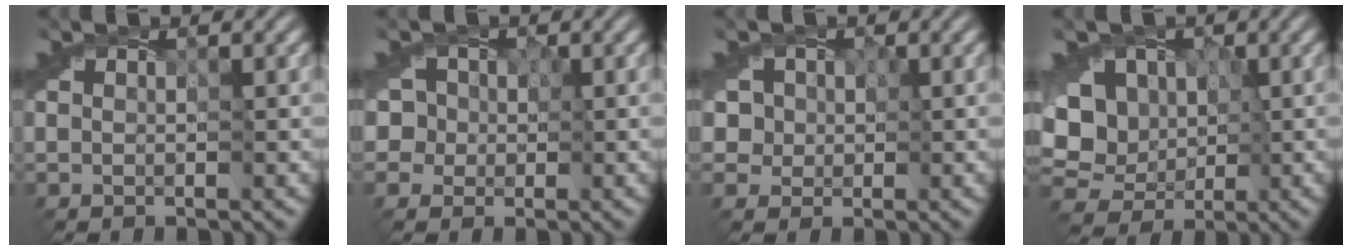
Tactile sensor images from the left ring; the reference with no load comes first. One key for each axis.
{"total": 3.7, "fx": -0.7, "fy": 3.6, "fz": 0.3, "tx": 0.018, "ty": 0.025, "tz": -0.040}
{"total": 2.8, "fx": 0.7, "fy": 2.7, "fz": 0.3, "tx": 0.013, "ty": 0.020, "tz": -0.007}
{"total": 7.5, "fx": 1.4, "fy": 6.4, "fz": 3.7, "tx": -0.059, "ty": 0.016, "tz": -0.001}